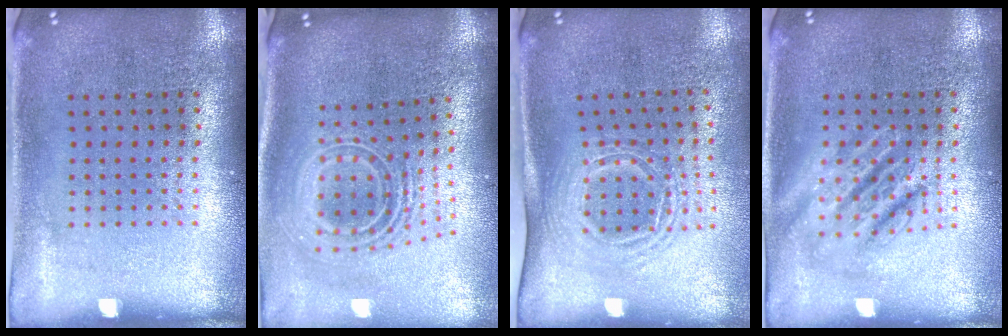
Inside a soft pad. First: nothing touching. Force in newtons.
{"total": 2.5, "press": 1.7, "slide": 1.8}
{"total": 1.7, "press": 1.2, "slide": 1.1}
{"total": 2.6, "press": 2.6, "slide": 0.3}